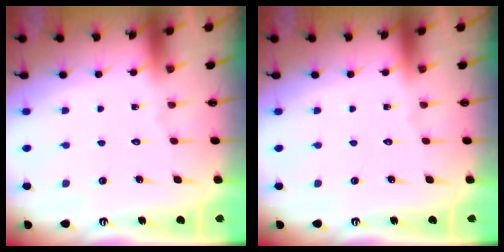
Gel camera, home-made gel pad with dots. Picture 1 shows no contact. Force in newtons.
{"total": 0.0}